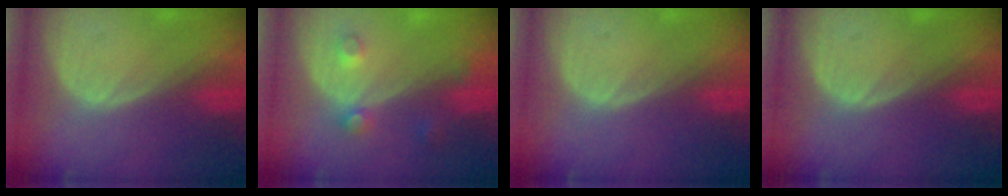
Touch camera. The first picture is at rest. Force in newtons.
{"total": 3.4, "press": 3.2, "slide": 1.1}
{"total": 0.0}
{"total": 0.0}